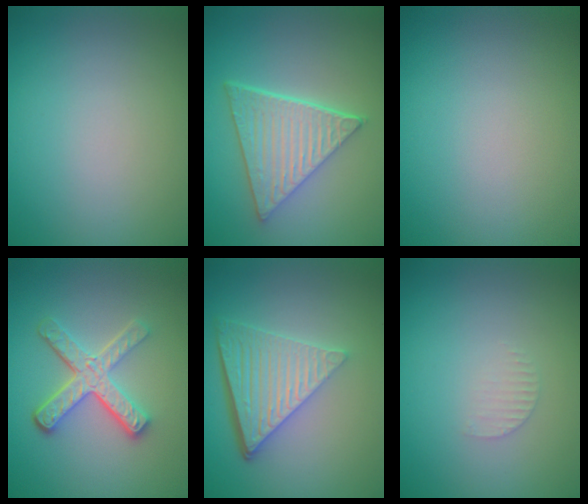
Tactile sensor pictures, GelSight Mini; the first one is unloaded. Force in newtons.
{"total": 6.1, "press": 4.4, "slide": 4.2}
{"total": 0.0}
{"total": 4.5, "press": 3.3, "slide": 3.0}
{"total": 6.6, "press": 4.3, "slide": 4.9}
{"total": 0.8, "press": 0.8, "slide": 0.2}